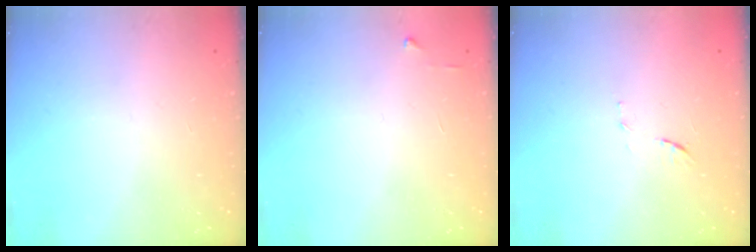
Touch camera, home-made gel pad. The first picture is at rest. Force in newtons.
{"total": 3.7, "press": 3.6, "slide": 0.4}
{"total": 5.0, "press": 5.0, "slide": 0.6}